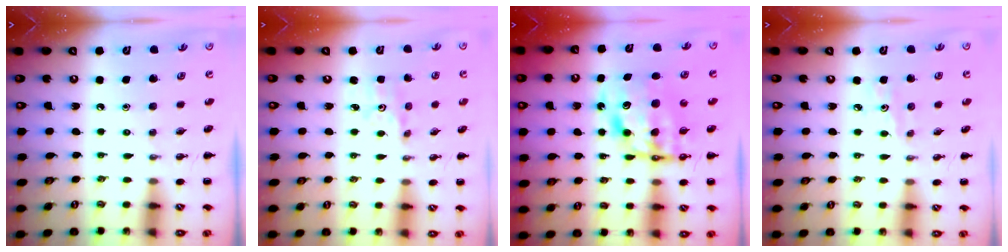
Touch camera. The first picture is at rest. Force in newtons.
{"total": 2.3, "press": 2.2, "slide": 0.7}
{"total": 10.3, "press": 9.9, "slide": 2.8}
{"total": 4.0, "press": 3.7, "slide": 1.4}